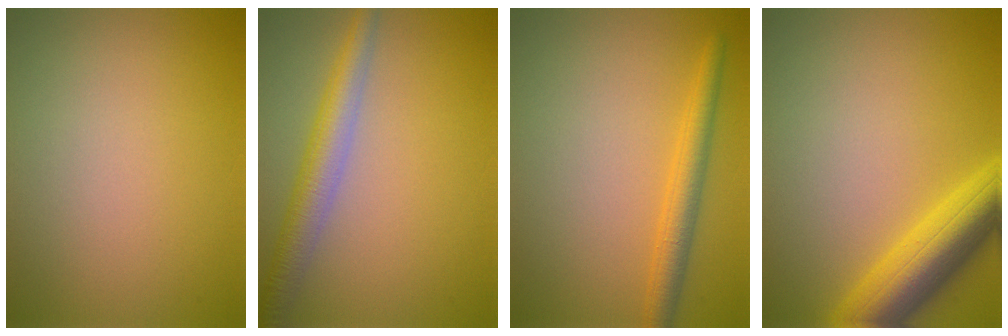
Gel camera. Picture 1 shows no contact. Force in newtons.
{"total": 4.2, "press": 4.2, "slide": 0.0}
{"total": 3.0, "press": 3.0, "slide": 0.2}
{"total": 6.9, "press": 6.9, "slide": 0.3}